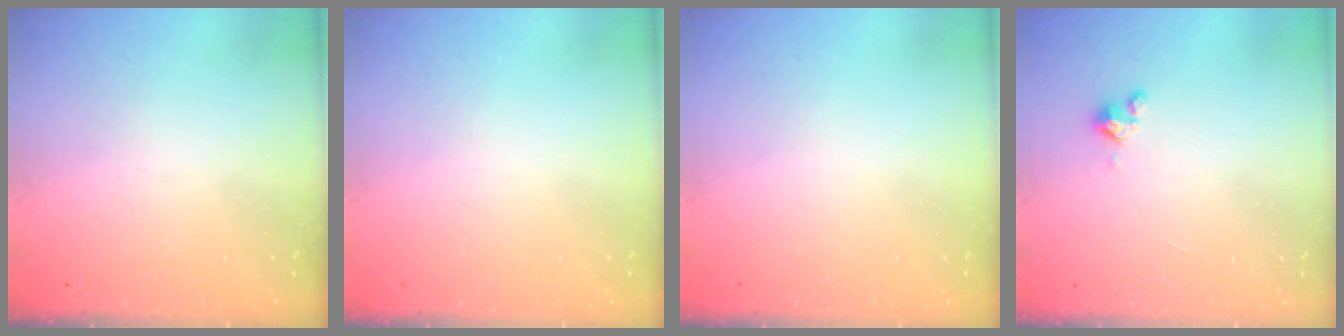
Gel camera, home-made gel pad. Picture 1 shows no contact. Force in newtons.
{"total": 0.0}
{"total": 0.0}
{"total": 1.8, "press": 1.7, "slide": 0.4}